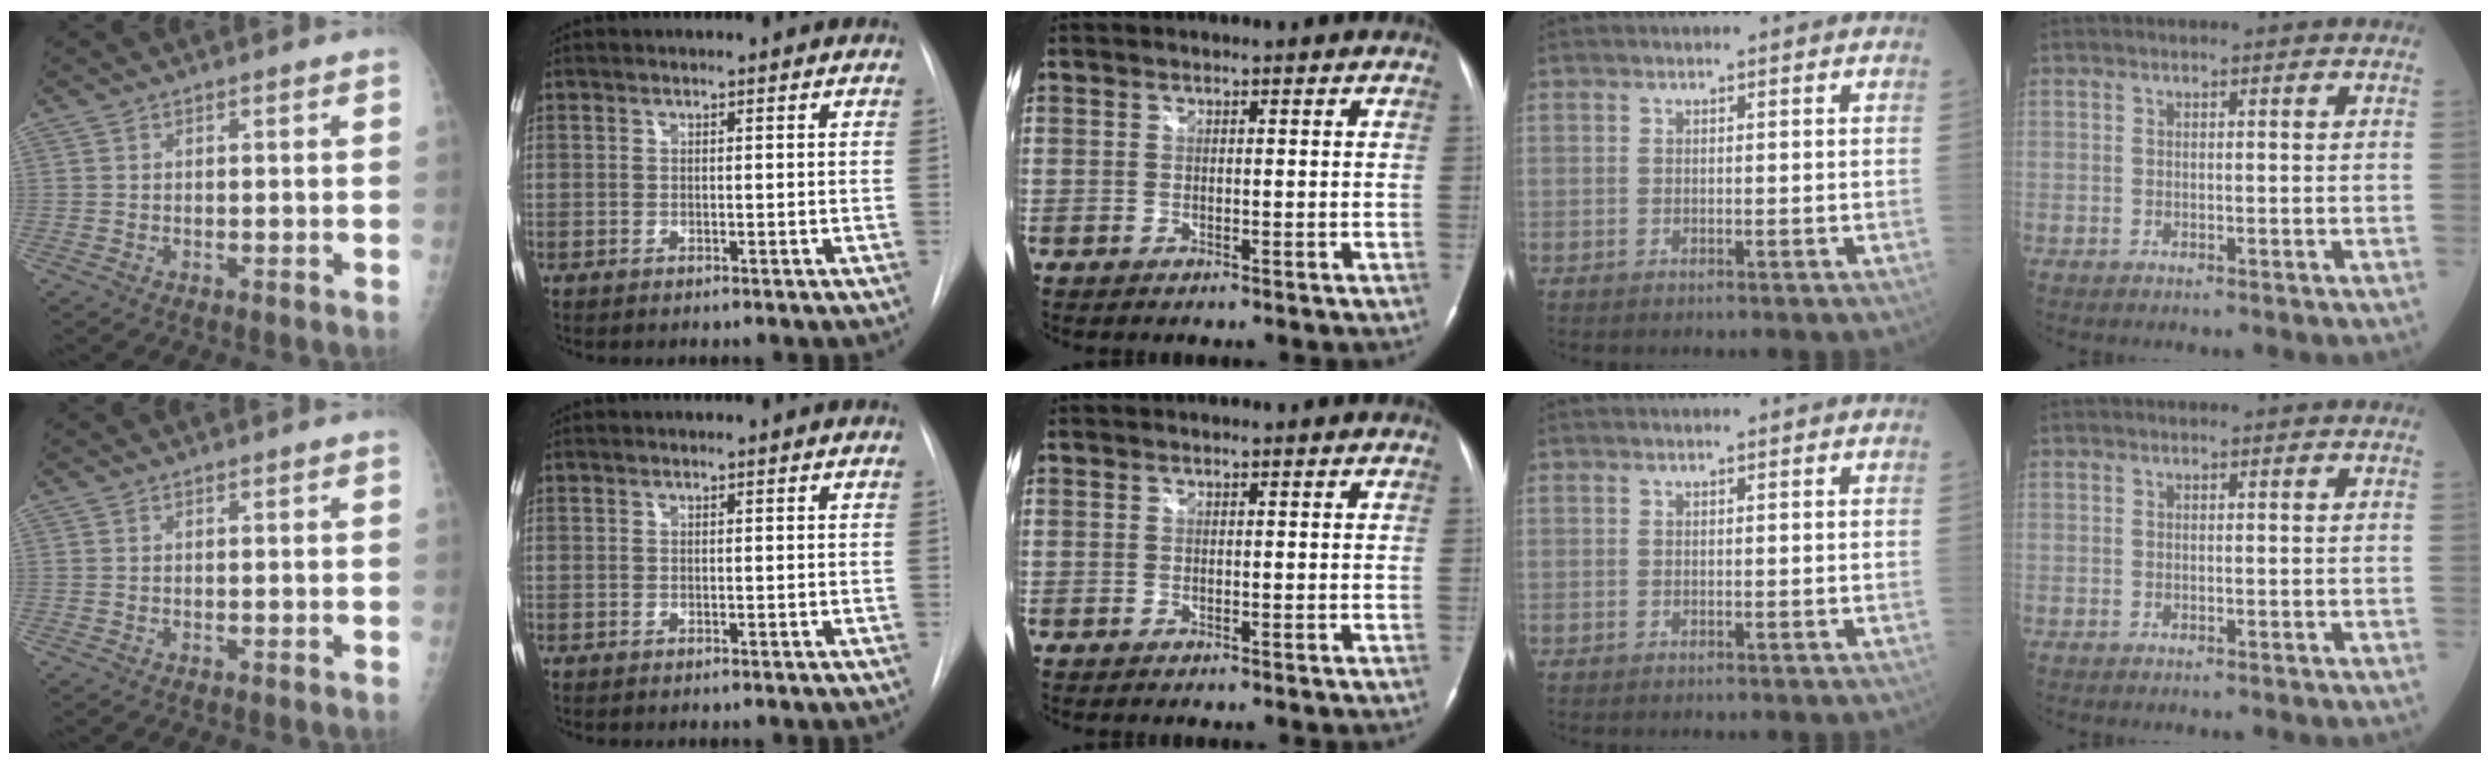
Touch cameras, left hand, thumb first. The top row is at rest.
{}